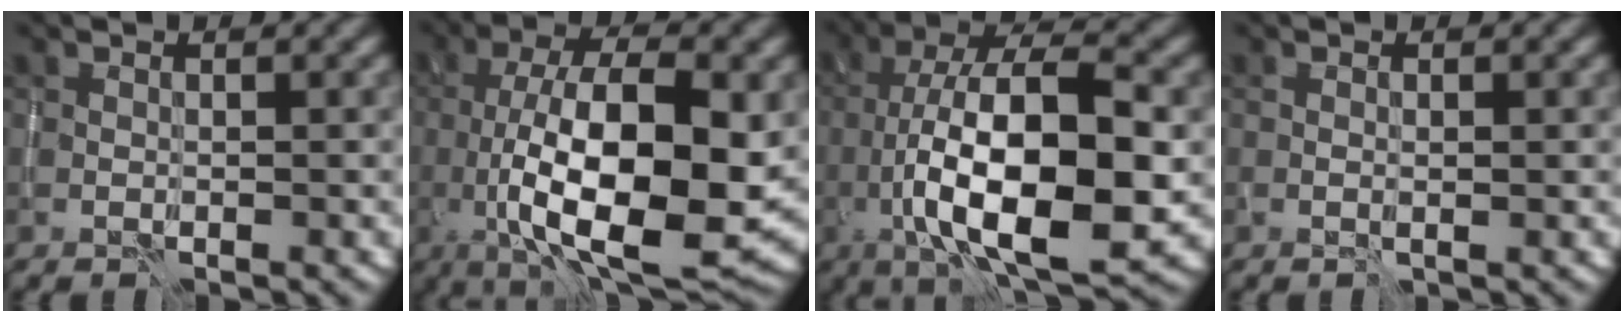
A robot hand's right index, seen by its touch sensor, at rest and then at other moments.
{"total": 13.7, "force": [-1.4, 5.2, 12.6], "torque": [-0.199, -0.007, -0.029]}
{"total": 14.2, "force": [-3.0, 5.1, 12.9], "torque": [-0.210, 0.007, -0.059]}
{"total": 0.5, "force": [0.1, 0.0, 0.5], "torque": [-0.008, 0.001, 0.000]}